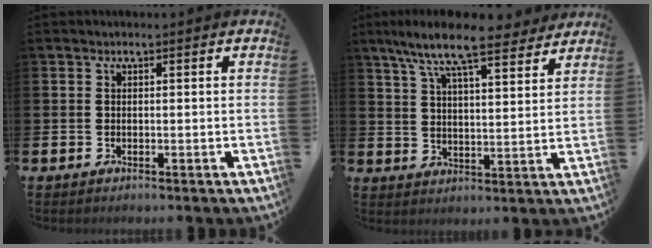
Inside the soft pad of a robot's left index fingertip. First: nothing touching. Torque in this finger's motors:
{"motor_torque": [1.17, -0.97, 1.05, 0.21]}